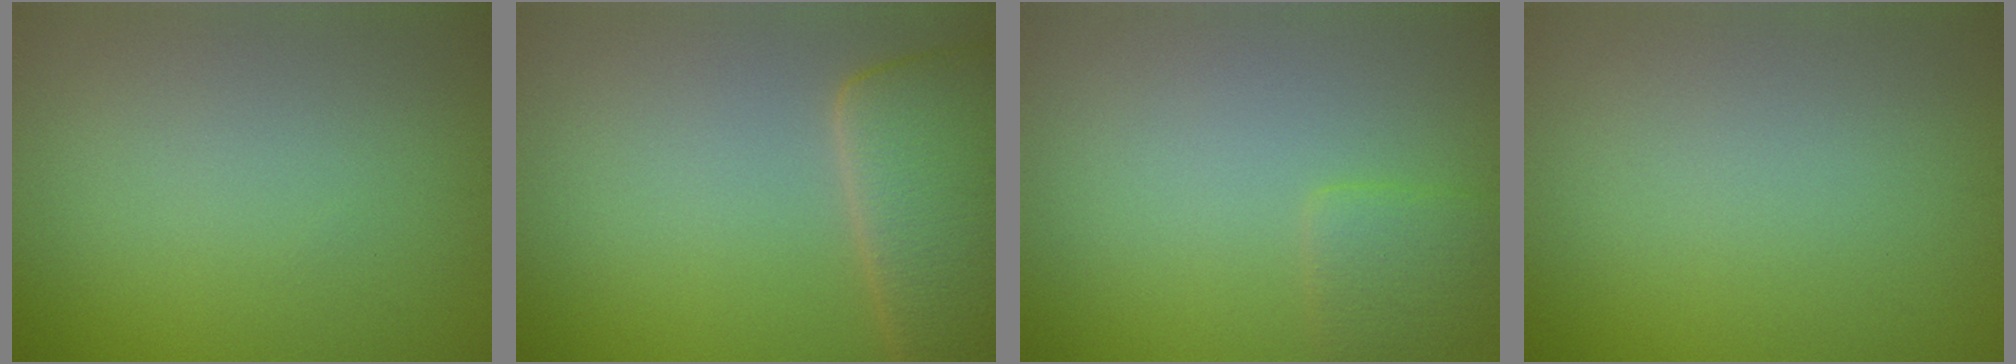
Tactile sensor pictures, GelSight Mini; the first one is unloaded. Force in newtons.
{"total": 7.7, "press": 7.7, "slide": 0.9}
{"total": 1.9, "press": 1.9, "slide": 0.1}
{"total": 0.0}